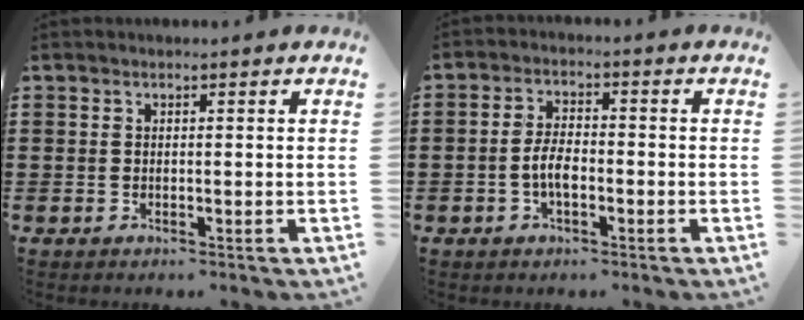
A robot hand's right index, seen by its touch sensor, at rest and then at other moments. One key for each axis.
{"total": 4.2, "fx": -1.2, "fy": 1.7, "fz": 3.7, "tx": -0.089, "ty": -0.005, "tz": -0.027}